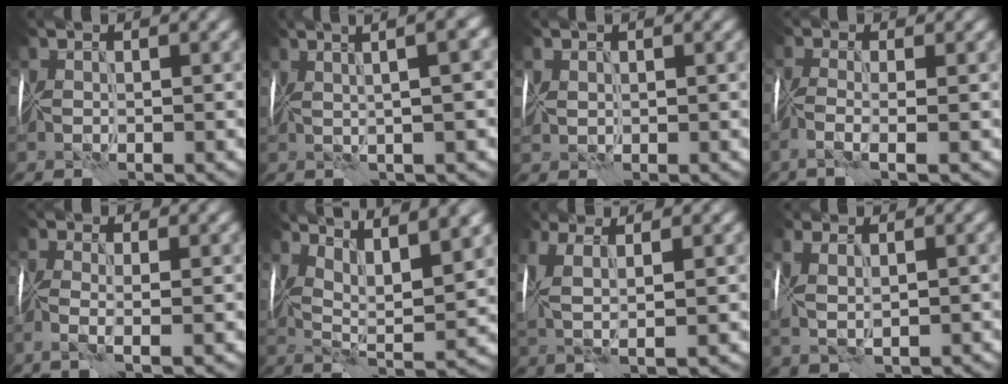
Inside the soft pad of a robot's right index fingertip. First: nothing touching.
{"total": 9.0, "force": [3.3, 3.3, 7.7], "torque": [-0.058, 0.054, 0.016]}
{"total": 1.2, "force": [0.7, 0.9, 0.3], "torque": [-0.009, 0.005, 0.016]}
{"total": 2.5, "force": [-1.4, 0.1, 2.1], "torque": [-0.051, -0.006, -0.042]}
{"total": 2.3, "force": [-1.0, 0.1, 2.0], "torque": [-0.048, -0.005, -0.031]}
{"total": 7.5, "force": [5.0, 1.5, 5.4], "torque": [-0.095, 0.005, 0.077]}
{"total": 5.3, "force": [1.0, 1.8, 4.9], "torque": [-0.120, 0.005, 0.013]}
{"total": 3.9, "force": [0.6, 2.0, 3.3], "torque": [-0.076, 0.008, 0.023]}